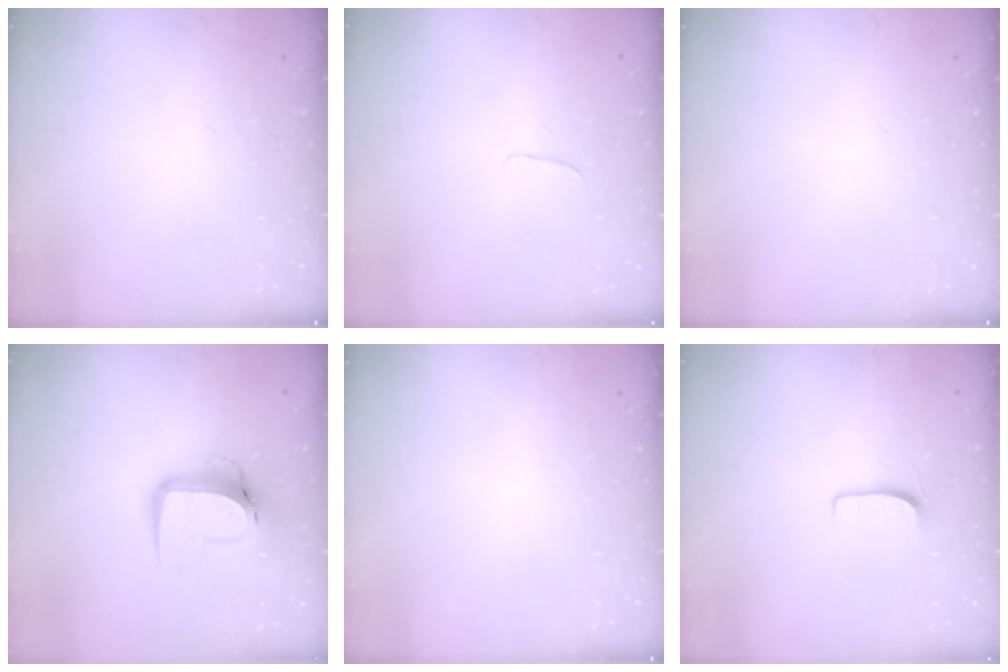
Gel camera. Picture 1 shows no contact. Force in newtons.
{"total": 3.7, "press": 3.7, "slide": 0.3}
{"total": 0.0}
{"total": 12.0, "press": 12.0, "slide": 1.2}
{"total": 0.0}
{"total": 6.2, "press": 6.2, "slide": 0.6}